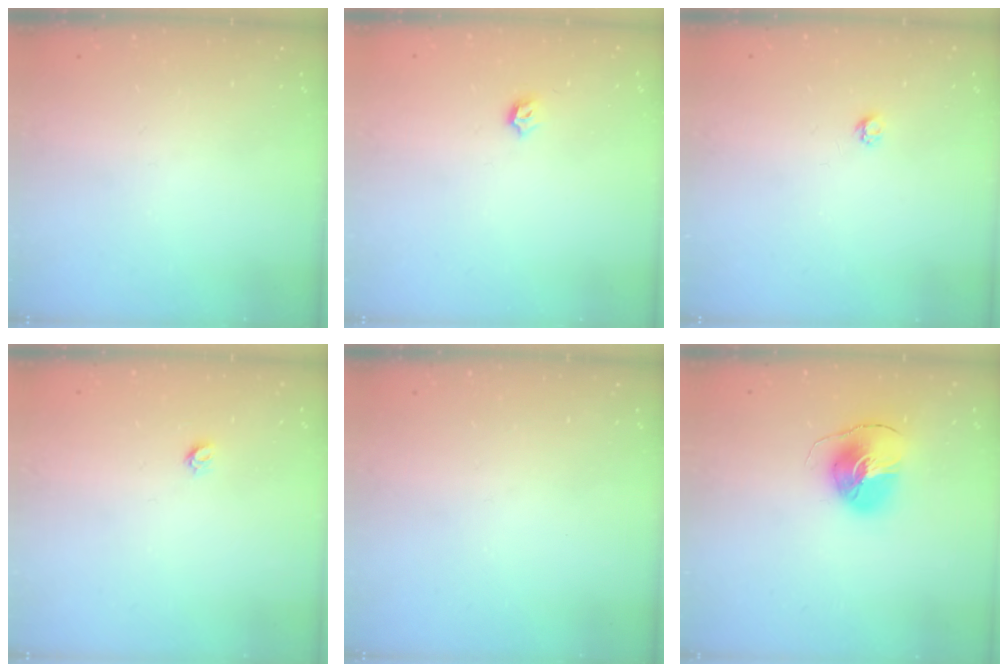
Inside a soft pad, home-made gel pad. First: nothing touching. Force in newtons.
{"total": 3.4, "press": 3.3, "slide": 0.7}
{"total": 2.7, "press": 2.7, "slide": 0.4}
{"total": 3.5, "press": 3.4, "slide": 0.4}
{"total": 0.0}
{"total": 8.7, "press": 8.7, "slide": 1.1}